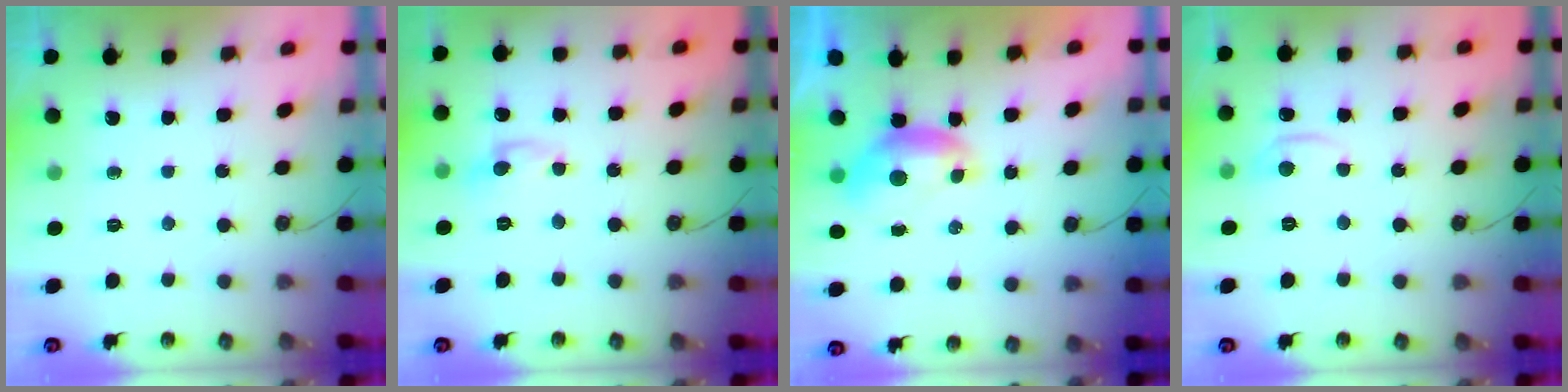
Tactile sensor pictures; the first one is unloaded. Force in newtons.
{"total": 2.4, "press": 2.4, "slide": 0.3}
{"total": 0.5, "press": 0.2, "slide": 0.5}
{"total": 0.6, "press": 0.2, "slide": 0.6}